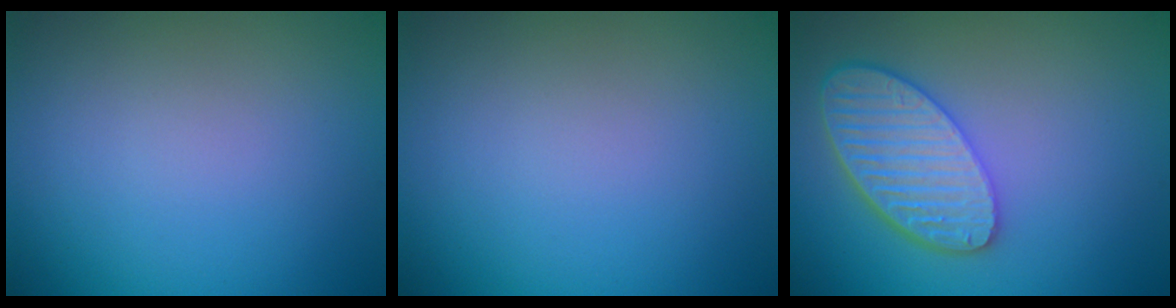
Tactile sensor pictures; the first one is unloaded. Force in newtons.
{"total": 0.0}
{"total": 5.6, "press": 4.8, "slide": 2.8}